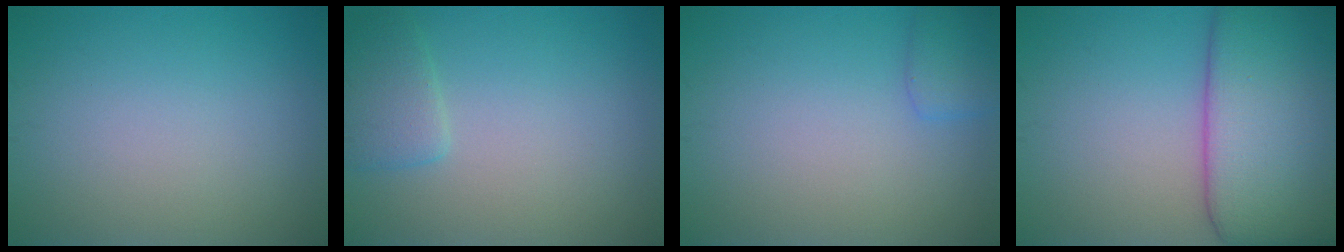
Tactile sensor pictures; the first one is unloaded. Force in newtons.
{"total": 2.2, "press": 2.1, "slide": 0.2}
{"total": 1.7, "press": 1.7, "slide": 0.1}
{"total": 11.6, "press": 11.6, "slide": 0.6}